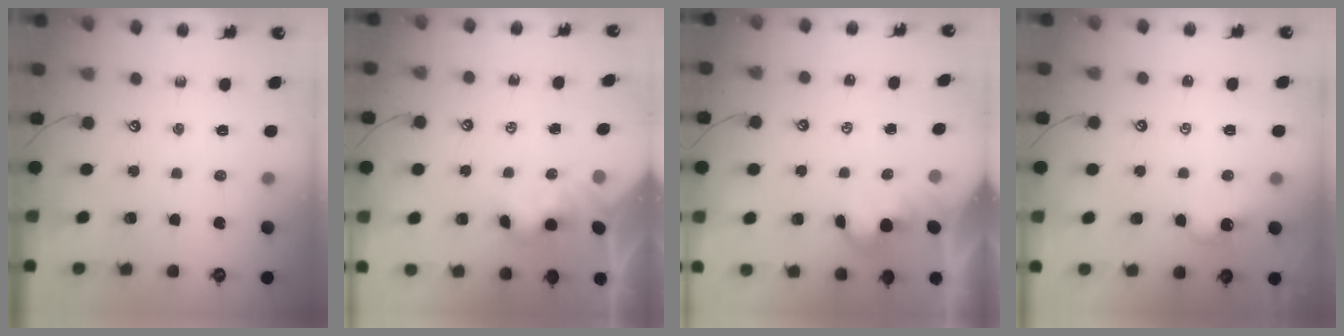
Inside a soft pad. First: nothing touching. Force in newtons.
{"total": 3.7, "press": 3.7, "slide": 0.2}
{"total": 1.7, "press": 1.7, "slide": 0.2}
{"total": 0.5, "press": 0.5, "slide": 0.2}